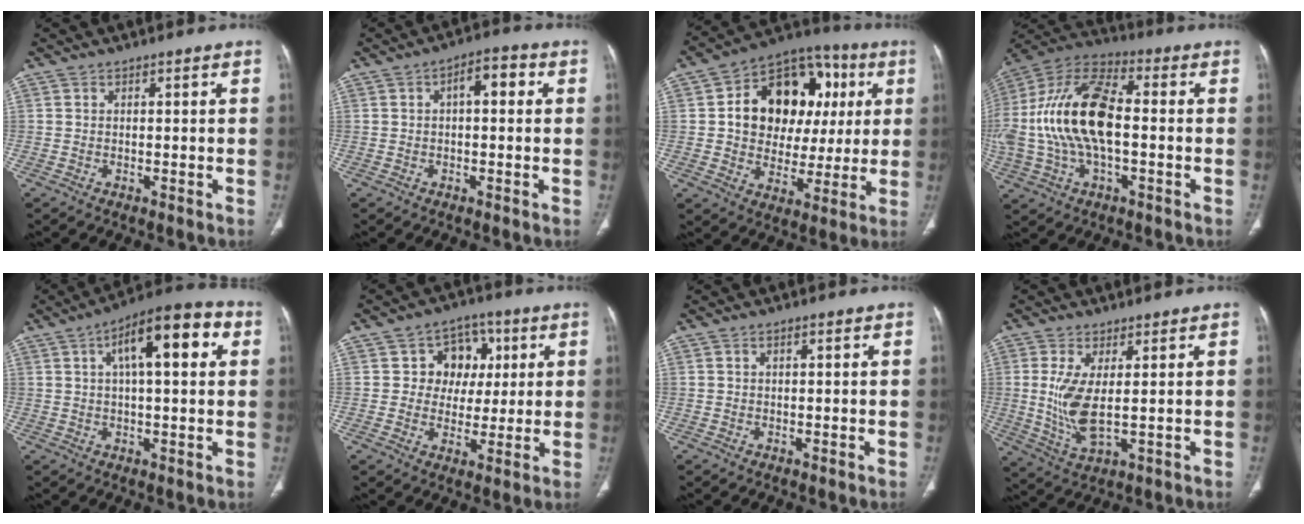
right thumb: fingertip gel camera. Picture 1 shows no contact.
{"total": 5.1, "force": [1.0, 2.4, 4.4], "torque": [-0.053, 0.018, 0.007]}
{"total": 20.7, "force": [4.2, 15.2, 13.4], "torque": [-0.149, 0.026, 0.069]}
{"total": 23.0, "force": [-0.8, 11.5, 19.9], "torque": [-0.438, 0.025, -0.019]}
{"total": 14.7, "force": [4.6, 5.3, 12.9], "torque": [-0.170, 0.025, 0.061]}
{"total": 8.9, "force": [2.1, 7.9, 3.5], "torque": [0.000, 0.003, 0.029]}
{"total": 0.6, "force": [0.3, 0.1, 0.5], "torque": [-0.011, 0.003, 0.004]}
{"total": 8.3, "force": [0.7, 2.8, 7.7], "torque": [-0.173, -0.021, 0.025]}